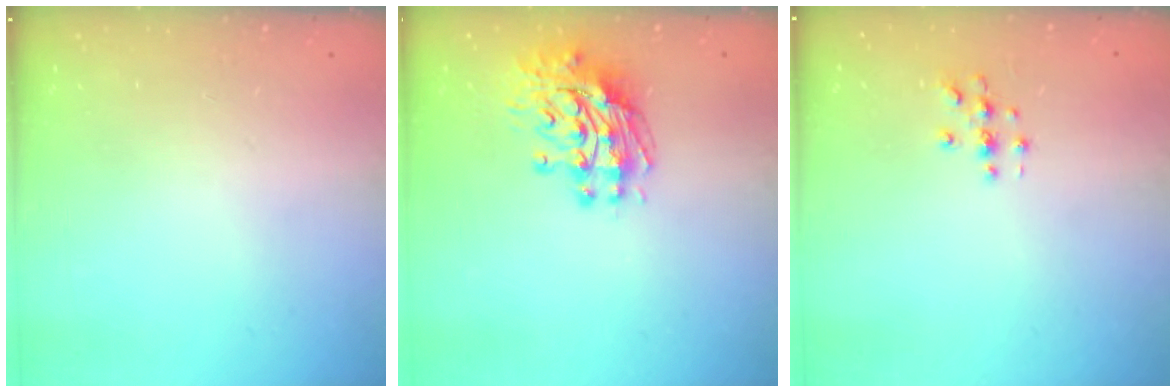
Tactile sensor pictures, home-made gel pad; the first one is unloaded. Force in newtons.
{"total": 11.5, "press": 11.4, "slide": 1.2}
{"total": 2.7, "press": 2.7, "slide": 0.3}